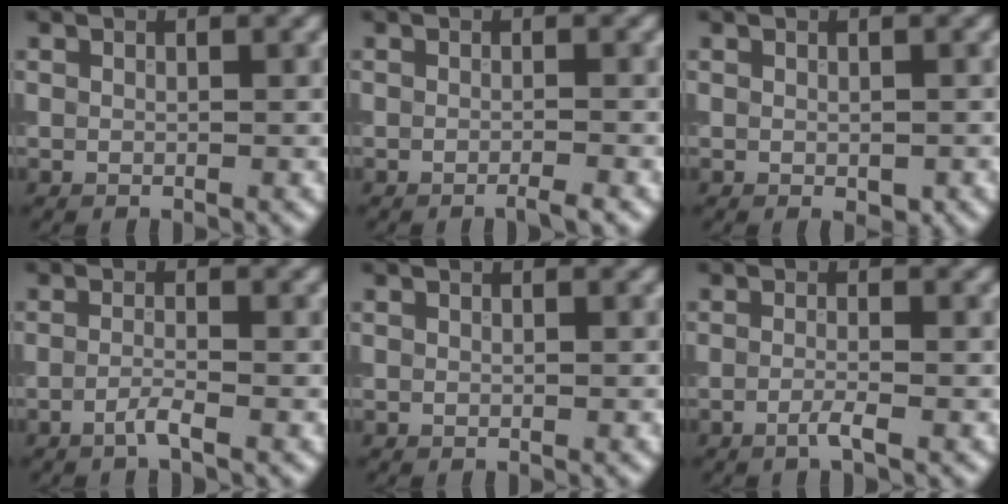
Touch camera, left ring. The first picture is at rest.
{"total": 1.2, "force": [-0.8, 0.1, 1.0], "torque": [-0.012, -0.005, -0.017]}
{"total": 0.9, "force": [-0.3, 0.5, 0.7], "torque": [-0.009, -0.004, 0.000]}
{"total": 1.4, "force": [-0.9, 0.1, 1.1], "torque": [-0.022, 0.003, -0.023]}
{"total": 0.0}
{"total": 1.3, "force": [-0.7, 0.2, 1.1], "torque": [-0.021, -0.001, -0.017]}